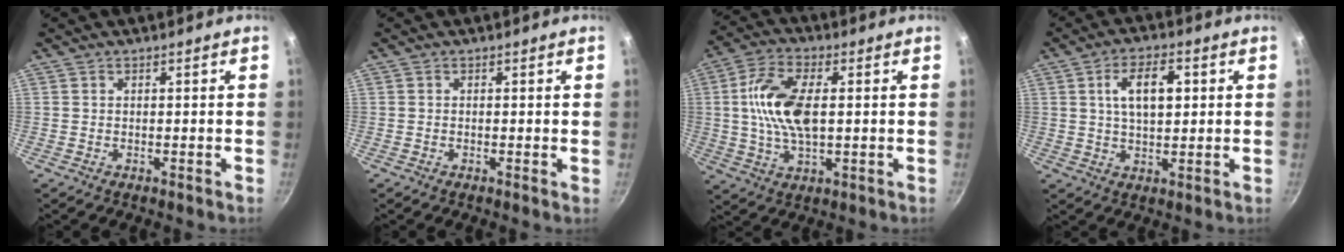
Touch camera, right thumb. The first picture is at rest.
{"total": 0.0}
{"total": 12.6, "force": [1.3, 6.4, 10.8], "torque": [-0.205, 0.013, 0.018]}
{"total": 8.4, "force": [2.0, 4.3, 7.0], "torque": [-0.107, 0.003, 0.032]}